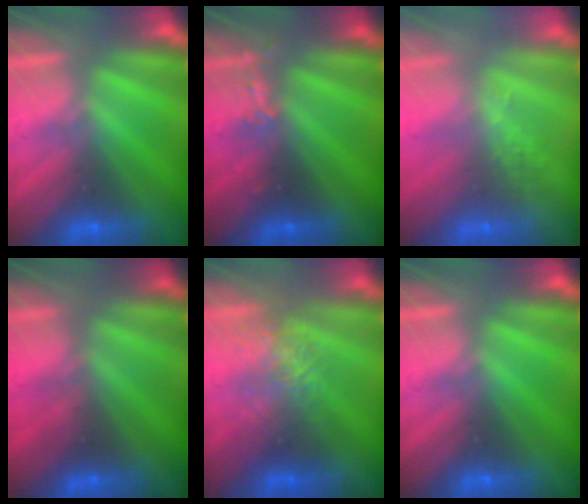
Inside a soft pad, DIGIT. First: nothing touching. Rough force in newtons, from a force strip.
{"total": 2.6}
{"total": 2.5}
{"total": 2.2}
{"total": 2.4}
{"total": 0.0}